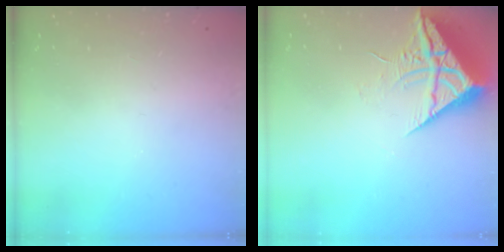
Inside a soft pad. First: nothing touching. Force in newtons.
{"total": 10.0, "press": 9.9, "slide": 1.0}